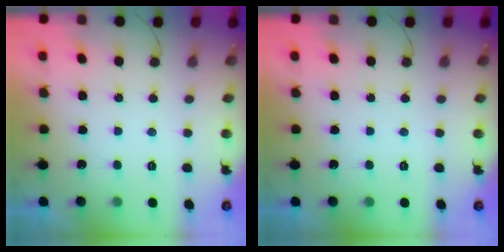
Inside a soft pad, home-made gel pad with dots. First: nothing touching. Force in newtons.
{"total": 0.0}